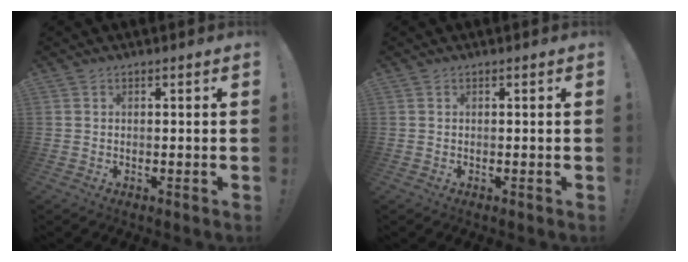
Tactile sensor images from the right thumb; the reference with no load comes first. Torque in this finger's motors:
{"motor_torque": [0.00, 0.00, -0.02, -0.02, 0.00]}